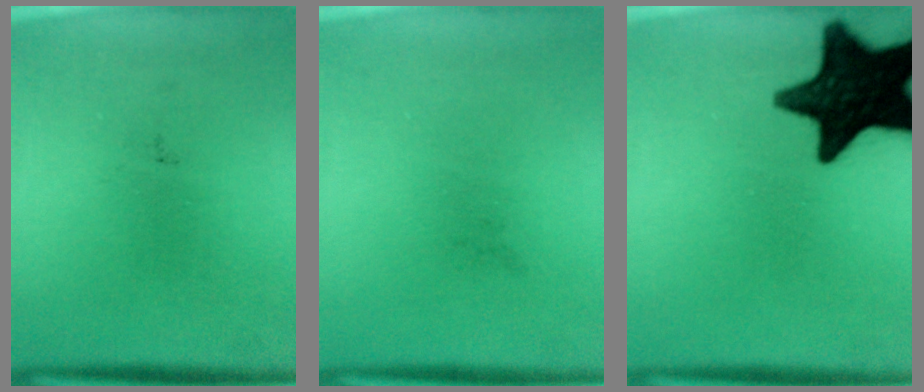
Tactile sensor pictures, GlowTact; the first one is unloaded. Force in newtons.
{"total": 0.0}
{"total": 17.8}